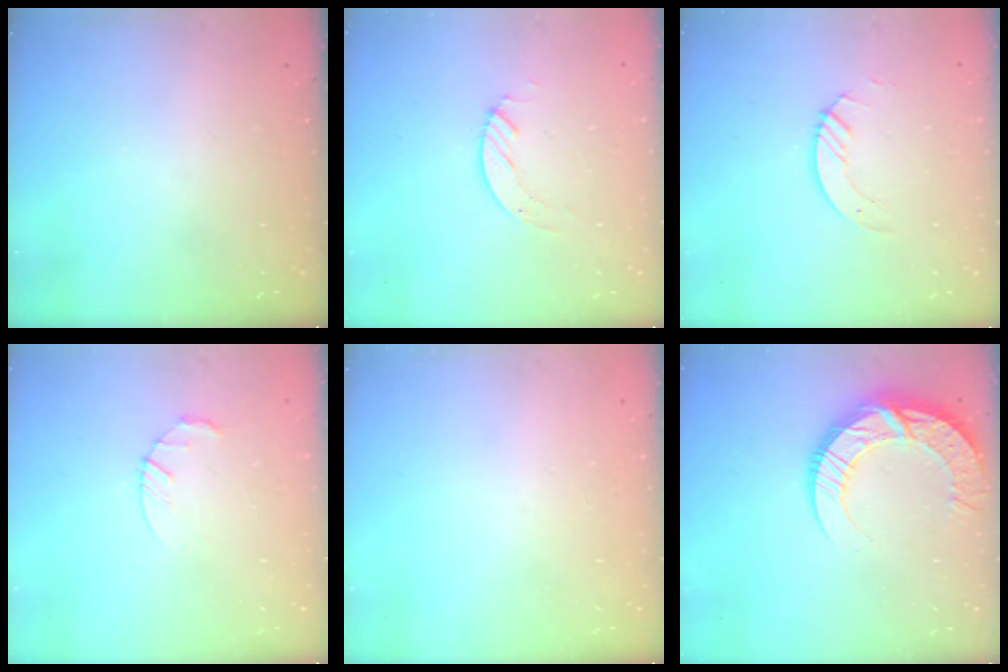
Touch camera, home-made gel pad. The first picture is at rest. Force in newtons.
{"total": 3.4, "press": 3.4, "slide": 0.4}
{"total": 2.9, "press": 2.9, "slide": 0.3}
{"total": 3.4, "press": 3.3, "slide": 0.5}
{"total": 0.0}
{"total": 15.3, "press": 15.2, "slide": 1.4}